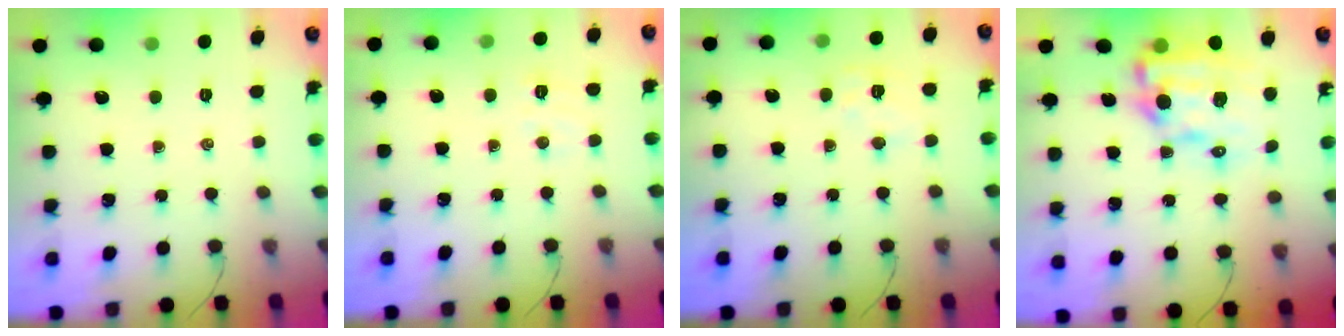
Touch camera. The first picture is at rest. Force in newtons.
{"total": 4.2, "press": 4.1, "slide": 1.0}
{"total": 7.4, "press": 7.3, "slide": 1.2}
{"total": 15.6, "press": 15.2, "slide": 3.3}